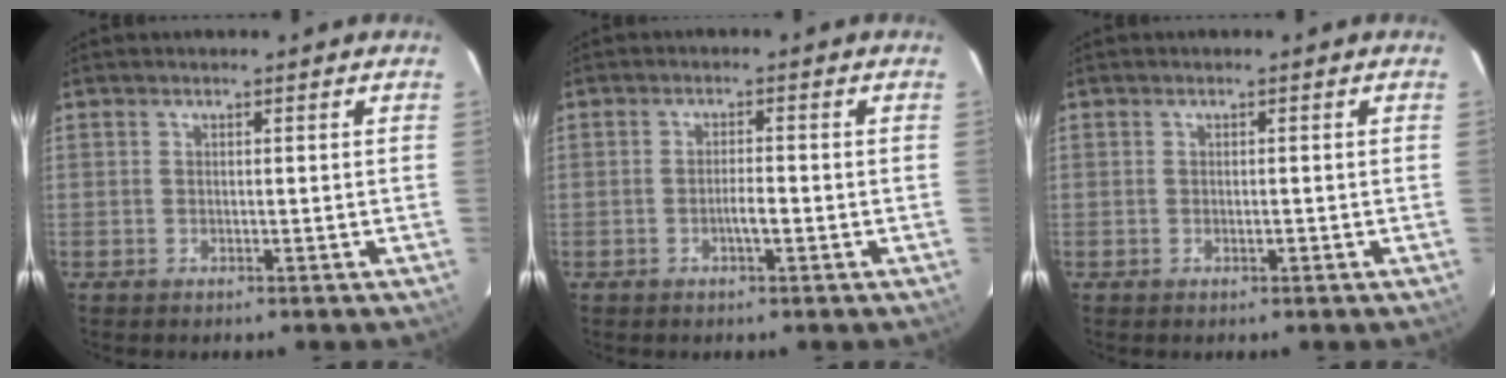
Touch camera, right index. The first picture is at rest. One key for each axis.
{"total": 2.3, "fx": -0.9, "fy": 0.3, "fz": 2.1, "tx": -0.035, "ty": 0.002, "tz": -0.016}
{"total": 0.5, "fx": -0.2, "fy": 0.1, "fz": 0.5, "tx": -0.010, "ty": 0.000, "tz": -0.001}